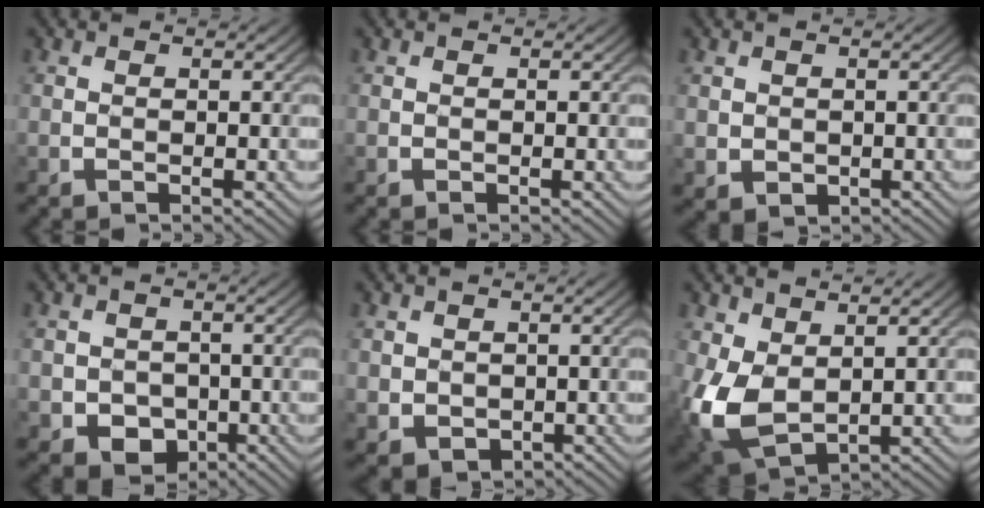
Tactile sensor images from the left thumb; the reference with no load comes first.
{"total": 0.0}
{"total": 1.6, "force": [-0.3, 1.5, 0.4], "torque": [-0.037, -0.002, -0.010]}
{"total": 3.9, "force": [-1.9, 3.1, 1.2], "torque": [-0.050, -0.009, -0.041]}
{"total": 2.3, "force": [-0.4, 2.1, 0.8], "torque": [-0.043, -0.004, -0.010]}
{"total": 8.4, "force": [0.9, 5.7, 6.1], "torque": [-0.166, 0.006, 0.009]}